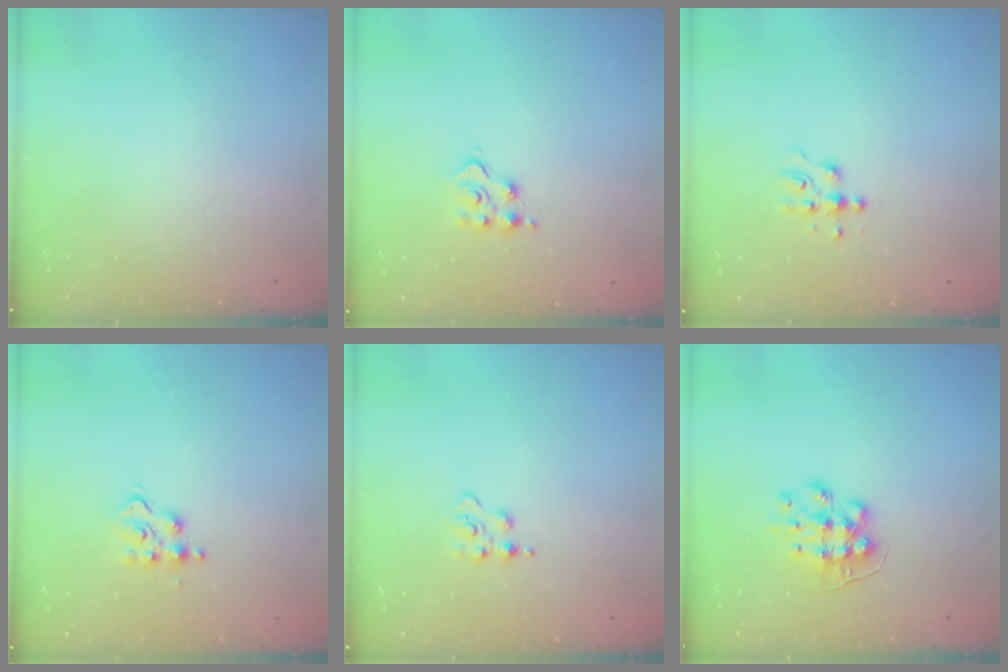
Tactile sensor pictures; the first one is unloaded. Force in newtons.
{"total": 5.2, "press": 5.2, "slide": 0.4}
{"total": 6.4, "press": 6.3, "slide": 0.6}
{"total": 4.9, "press": 4.9, "slide": 0.2}
{"total": 4.0, "press": 3.9, "slide": 0.5}
{"total": 8.3, "press": 8.3, "slide": 0.2}